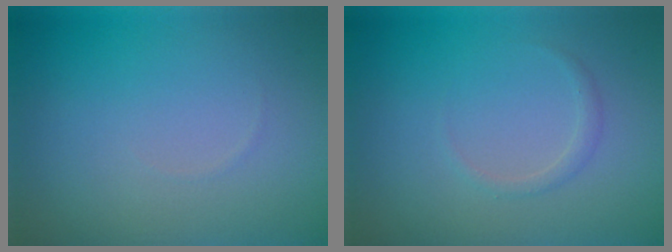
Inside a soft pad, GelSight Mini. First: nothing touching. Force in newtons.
{"total": 0.8, "press": 0.8, "slide": 0.2}